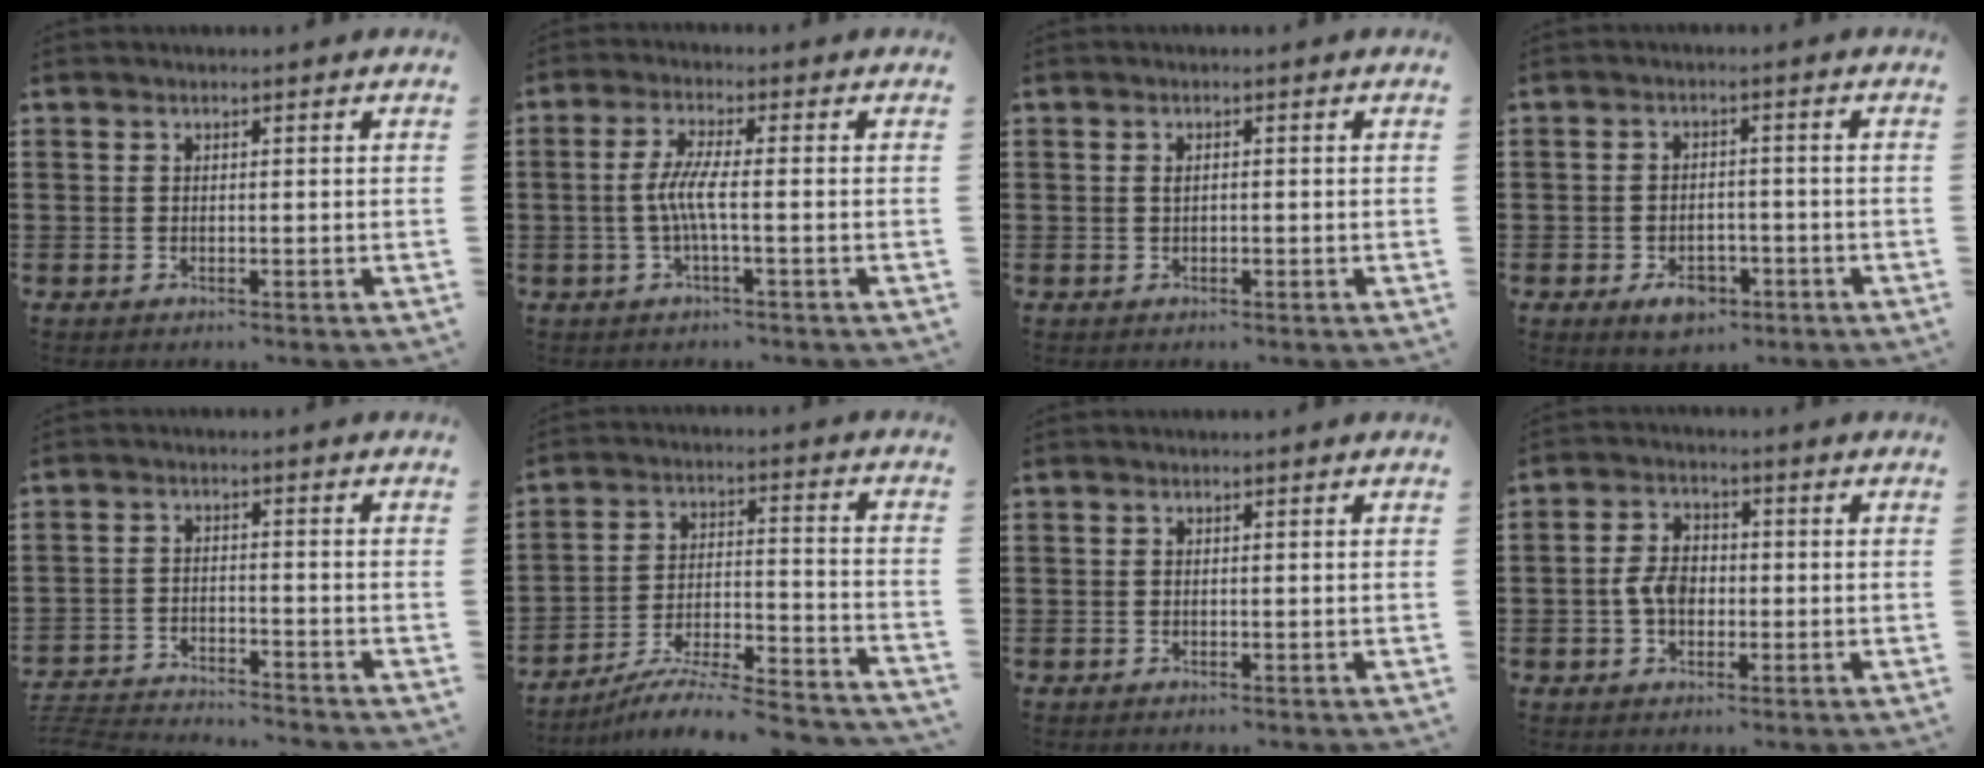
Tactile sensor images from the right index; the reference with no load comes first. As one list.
[{"total": 4.8, "force": [-0.8, 0.3, 4.7], "torque": [-0.108, -0.009, -0.026]}, {"total": 0.8, "force": [0.0, 0.4, 0.7], "torque": [-0.016, 0.000, 0.000]}, {"total": 4.1, "force": [-2.2, 2.5, 2.3], "torque": [-0.032, 0.004, -0.042]}, {"total": 3.7, "force": [-3.7, -0.1, 0.1], "torque": [-0.014, -0.001, -0.083]}, {"total": 7.0, "force": [-6.5, 0.2, 2.7], "torque": [-0.047, -0.006, -0.132]}, {"total": 0.0}, {"total": 4.5, "force": [-0.7, 3.1, 3.2], "torque": [-0.076, 0.004, -0.015]}]